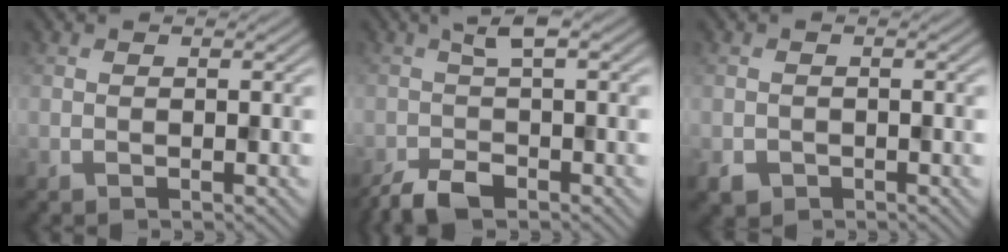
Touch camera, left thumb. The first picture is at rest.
{"total": 4.4, "force": [-2.1, 1.4, 3.6], "torque": [-0.075, -0.001, -0.048]}
{"total": 1.7, "force": [-0.9, 1.4, 0.5], "torque": [-0.010, -0.008, -0.019]}